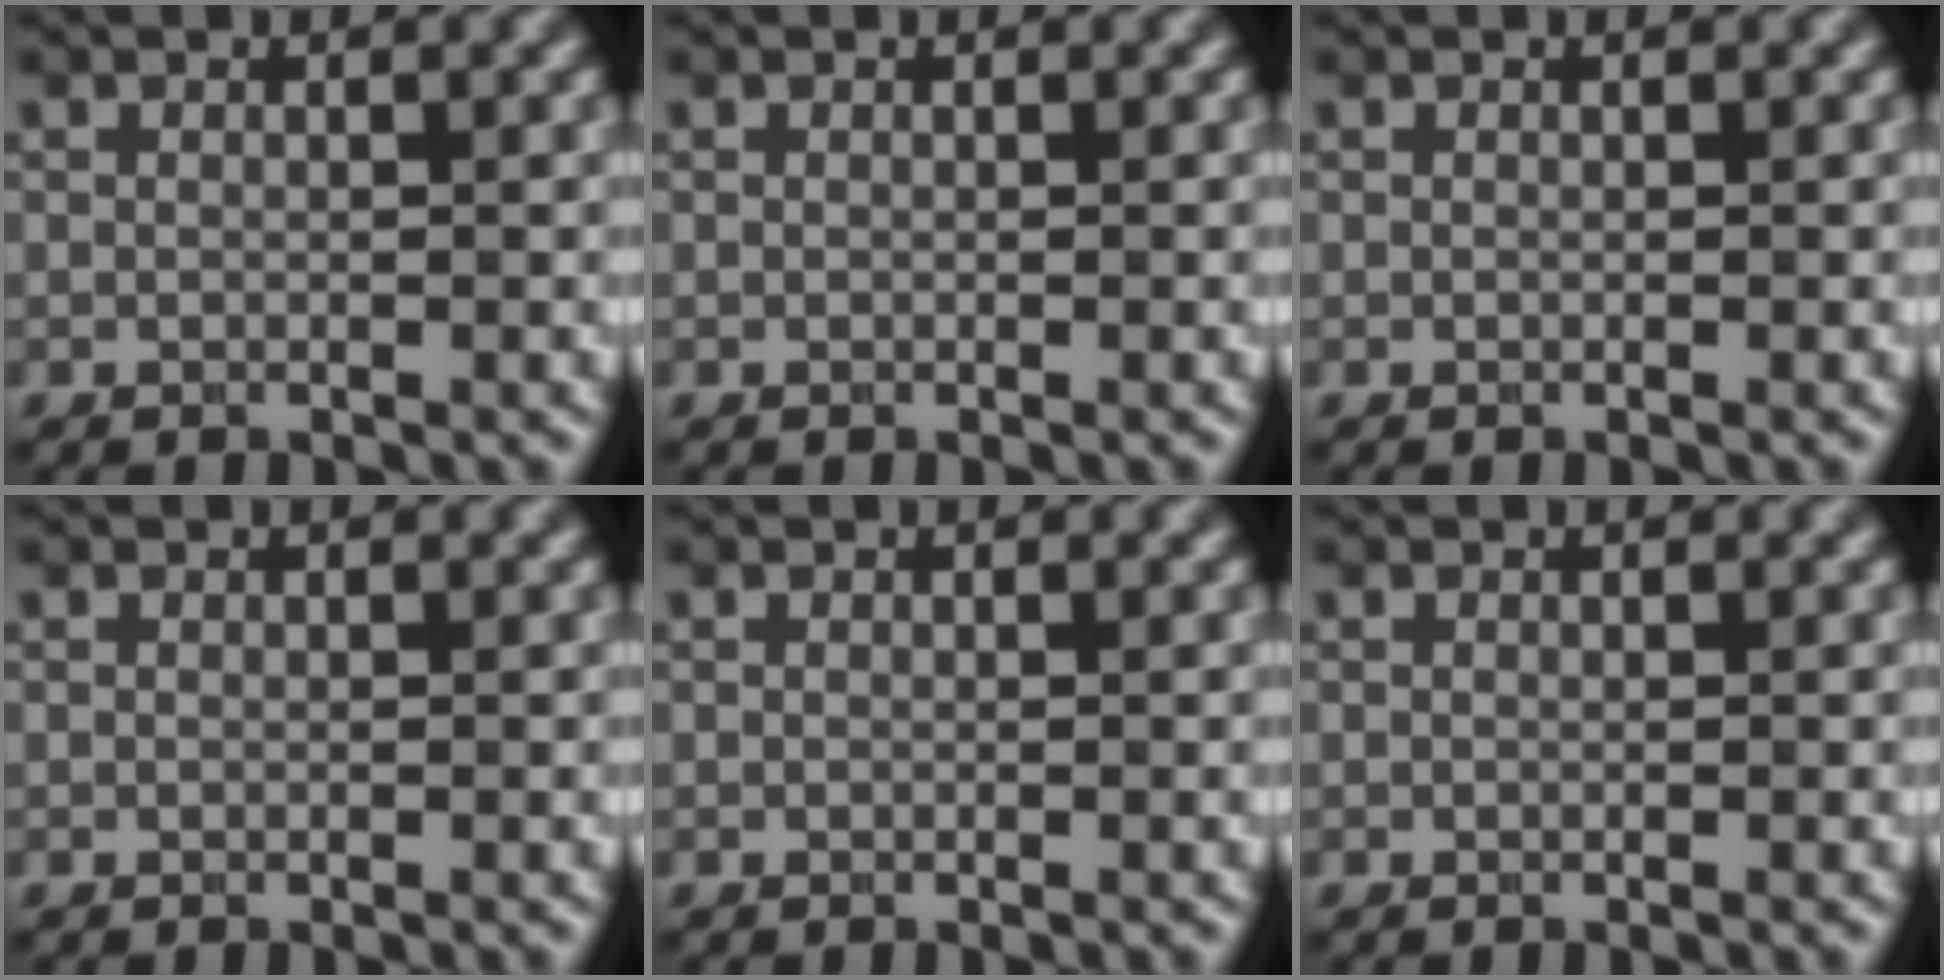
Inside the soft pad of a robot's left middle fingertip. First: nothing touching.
{"total": 0.0}
{"total": 0.0}
{"total": 0.0}
{"total": 0.0}
{"total": 0.0}